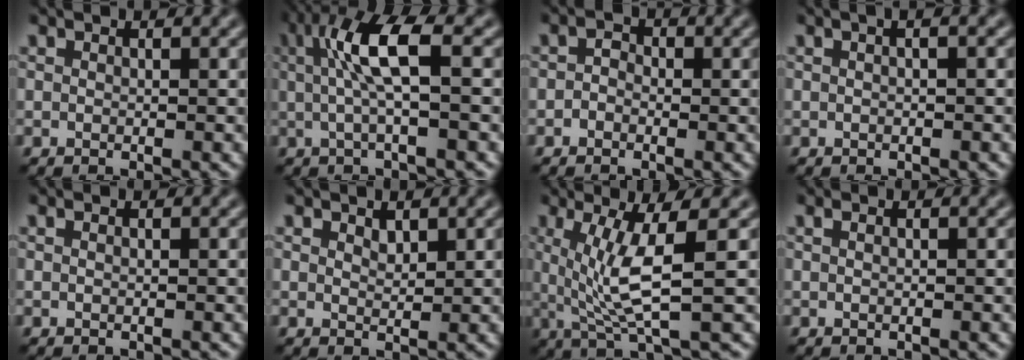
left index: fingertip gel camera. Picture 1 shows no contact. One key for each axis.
{"total": 5.4, "fx": 0.7, "fy": 1.1, "fz": 5.2, "tx": -0.107, "ty": 0.006, "tz": 0.012}
{"total": 1.2, "fx": -0.7, "fy": 0.8, "fz": 0.4, "tx": -0.010, "ty": -0.003, "tz": -0.017}
{"total": 2.4, "fx": 0.8, "fy": 1.1, "fz": 2.0, "tx": -0.014, "ty": 0.002, "tz": -0.008}
{"total": 0.5, "fx": 0.2, "fy": 0.2, "fz": 0.4, "tx": -0.007, "ty": -0.004, "tz": -0.004}
{"total": 0.9, "fx": 0.7, "fy": 0.3, "fz": 0.4, "tx": -0.014, "ty": -0.005, "tz": 0.015}
{"total": 5.7, "fx": 0.5, "fy": 1.1, "fz": 5.6, "tx": -0.112, "ty": -0.006, "tz": 0.014}
{"total": 1.1, "fx": 0.5, "fy": 0.6, "fz": 0.8, "tx": -0.006, "ty": -0.008, "tz": -0.004}